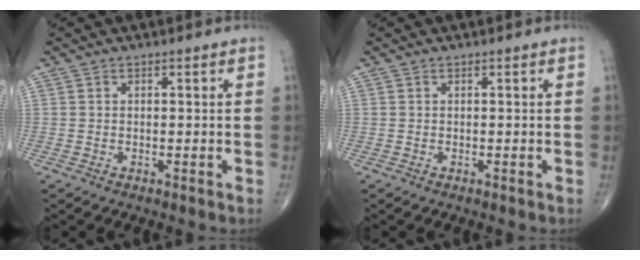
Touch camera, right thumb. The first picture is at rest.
{"total": 0.0}